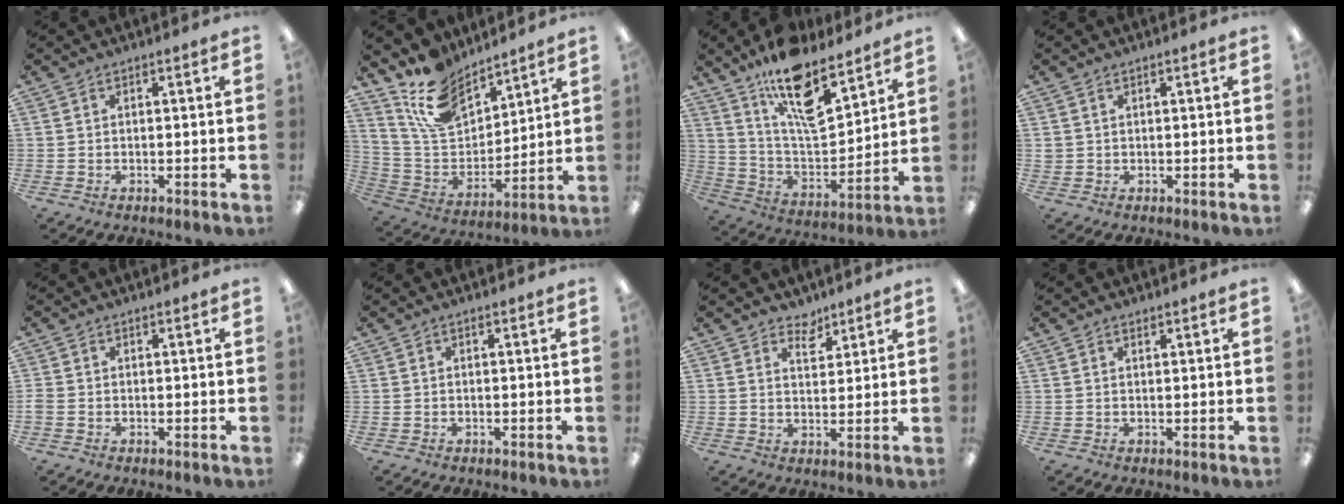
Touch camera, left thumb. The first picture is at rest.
{"total": 15.0, "force": [11.7, 7.0, 6.2], "torque": [-0.143, -0.061, 0.221]}
{"total": 16.5, "force": [12.0, 6.0, 9.6], "torque": [-0.162, -0.079, 0.208]}
{"total": 1.1, "force": [0.6, 0.9, 0.2], "torque": [-0.006, 0.002, 0.012]}
{"total": 0.9, "force": [-0.2, 0.8, 0.4], "torque": [-0.006, 0.002, -0.004]}
{"total": 0.0}
{"total": 4.6, "force": [3.8, 2.3, 0.8], "torque": [-0.004, -0.024, 0.068]}
{"total": 0.8, "force": [0.7, 0.3, 0.1], "torque": [-0.003, 0.000, 0.013]}